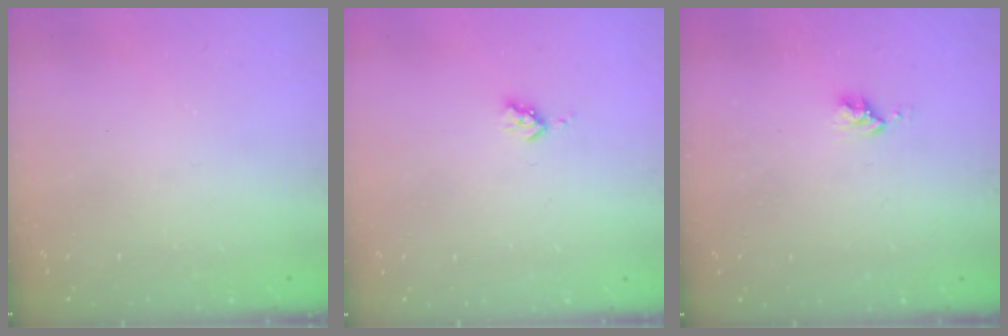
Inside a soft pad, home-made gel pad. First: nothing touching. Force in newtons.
{"total": 3.0, "press": 3.0, "slide": 0.3}
{"total": 2.8, "press": 2.8, "slide": 0.4}